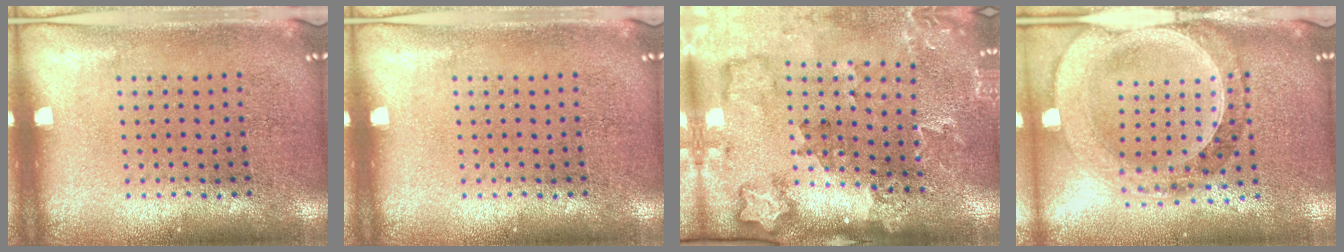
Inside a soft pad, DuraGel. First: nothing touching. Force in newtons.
{"total": 0.0}
{"total": 2.0, "press": 1.9, "slide": 0.4}
{"total": 1.4, "press": 1.4, "slide": 0.3}